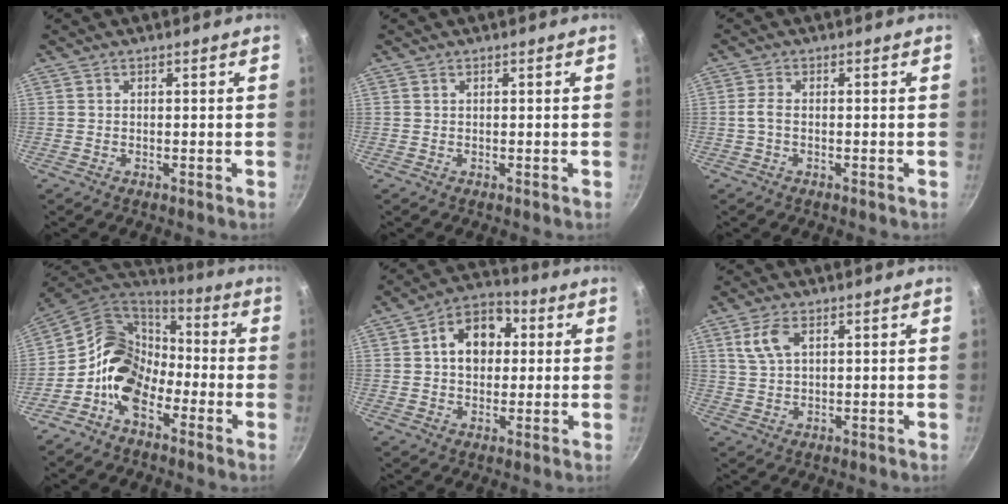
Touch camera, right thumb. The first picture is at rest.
{"total": 0.0}
{"total": 2.3, "force": [-0.3, 1.2, 1.8], "torque": [-0.043, 0.009, -0.011]}
{"total": 14.8, "force": [-5.1, 10.5, 9.1], "torque": [-0.136, 0.061, -0.128]}
{"total": 11.2, "force": [2.0, 8.3, 7.3], "torque": [-0.067, 0.018, 0.017]}
{"total": 5.3, "force": [2.2, 2.8, 3.9], "torque": [-0.074, -0.001, 0.043]}